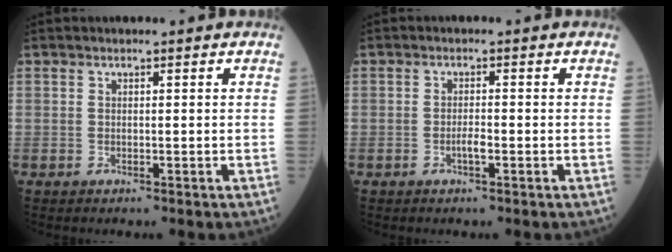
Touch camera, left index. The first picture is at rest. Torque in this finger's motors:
{"motor_torque": [0.41, 0.15, 0.03, 0.01]}